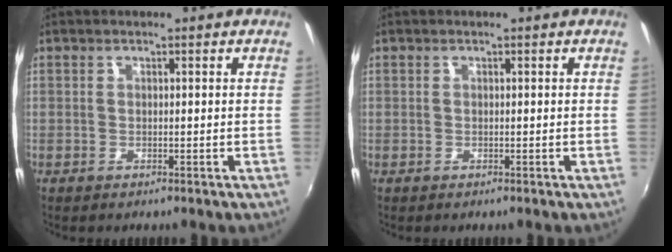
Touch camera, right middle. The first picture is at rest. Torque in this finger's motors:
{"motor_torque": [0.13, -0.19, 0.03, 0.01]}